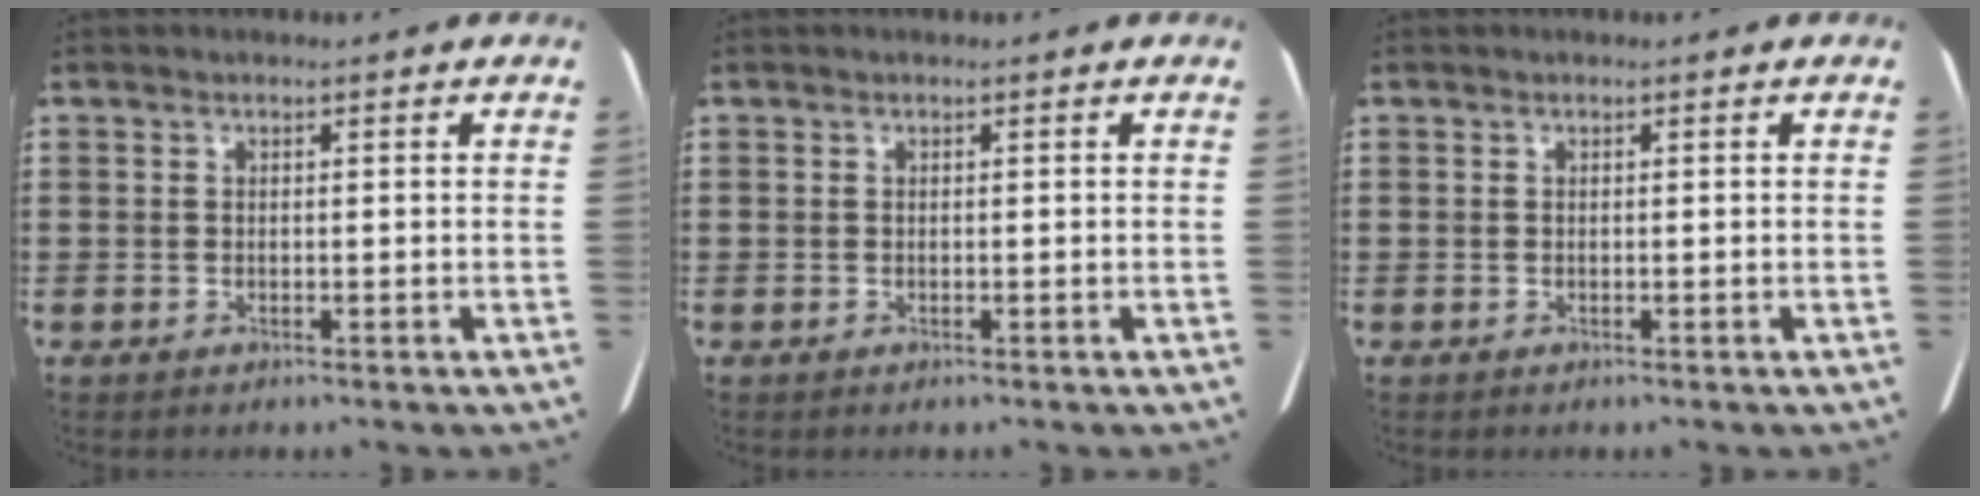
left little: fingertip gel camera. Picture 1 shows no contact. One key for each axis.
{"total": 0.0}
{"total": 0.0}